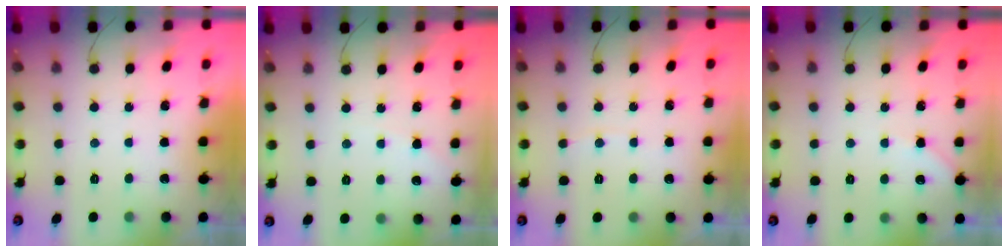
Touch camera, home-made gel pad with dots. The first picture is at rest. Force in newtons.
{"total": 3.0, "press": 2.9, "slide": 0.5}
{"total": 2.5, "press": 2.5, "slide": 0.3}
{"total": 2.4, "press": 2.3, "slide": 0.4}